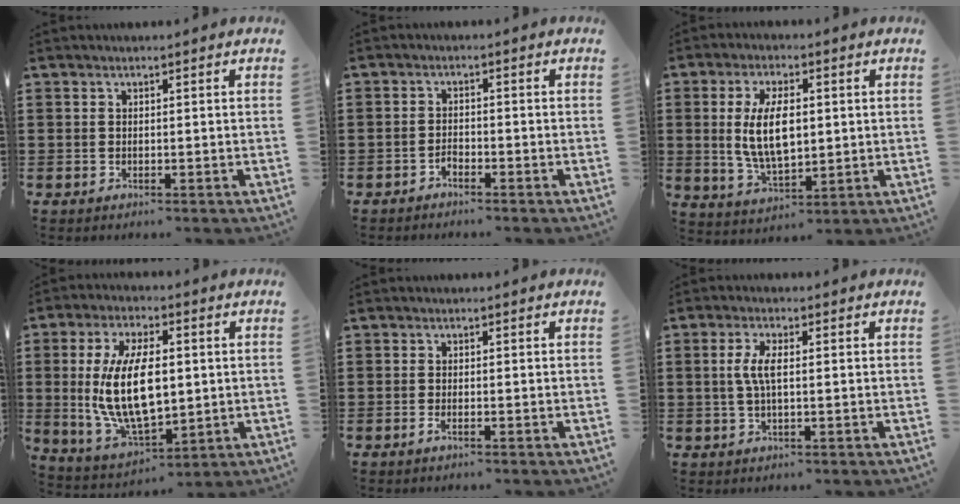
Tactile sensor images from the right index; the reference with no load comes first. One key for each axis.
{"total": 1.4, "fx": -1.2, "fy": 0.6, "fz": 0.3, "tx": -0.010, "ty": 0.001, "tz": -0.026}
{"total": 9.2, "fx": 1.0, "fy": 4.3, "fz": 8.1, "tx": -0.159, "ty": 0.005, "tz": 0.013}
{"total": 13.6, "fx": 1.0, "fy": 6.5, "fz": 12.0, "tx": -0.249, "ty": -0.006, "tz": 0.015}
{"total": 0.9, "fx": -0.4, "fy": 0.2, "fz": 0.8, "tx": -0.023, "ty": -0.006, "tz": -0.009}
{"total": 4.3, "fx": 0.1, "fy": 1.3, "fz": 4.1, "tx": -0.091, "ty": -0.002, "tz": -0.005}